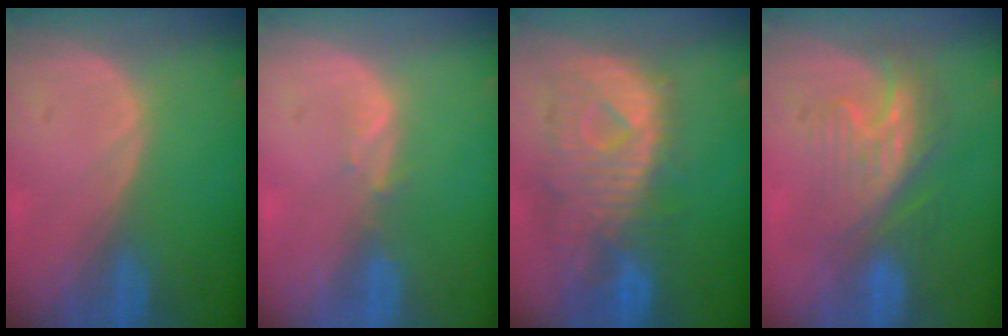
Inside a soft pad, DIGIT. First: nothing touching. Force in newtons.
{"total": 1.4, "press": 1.2, "slide": 0.6}
{"total": 10.9, "press": 9.7, "slide": 5.0}
{"total": 8.6, "press": 7.6, "slide": 4.0}